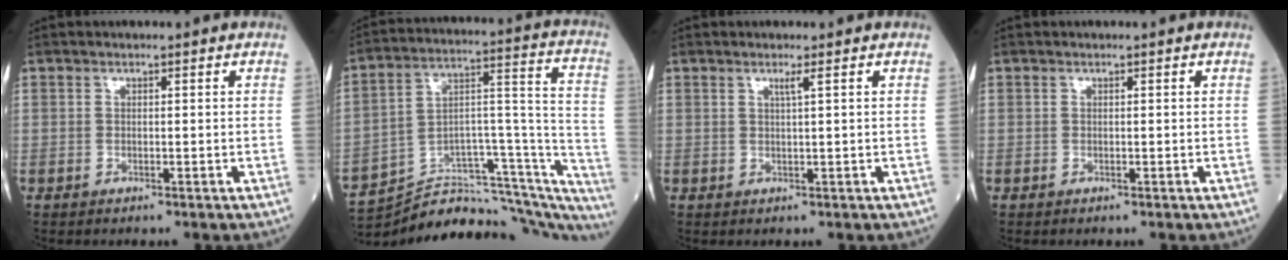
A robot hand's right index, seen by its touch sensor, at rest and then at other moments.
{"total": 31.4, "force": [-29.1, 5.7, 10.3], "torque": [-0.091, 0.033, -0.397]}
{"total": 1.1, "force": [0.6, -0.4, 0.9], "torque": [-0.027, -0.007, 0.014]}
{"total": 0.0}